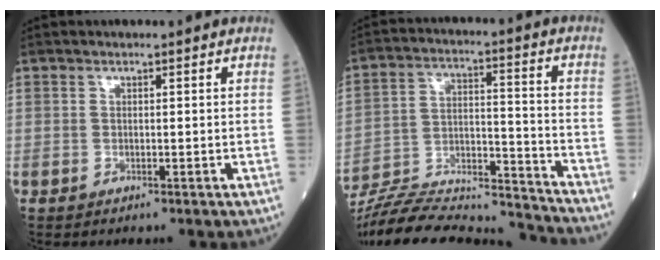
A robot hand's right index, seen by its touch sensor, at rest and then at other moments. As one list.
[{"total": 23.1, "force": [-22.0, 1.6, 6.9], "torque": [-0.134, 0.003, -0.344]}]